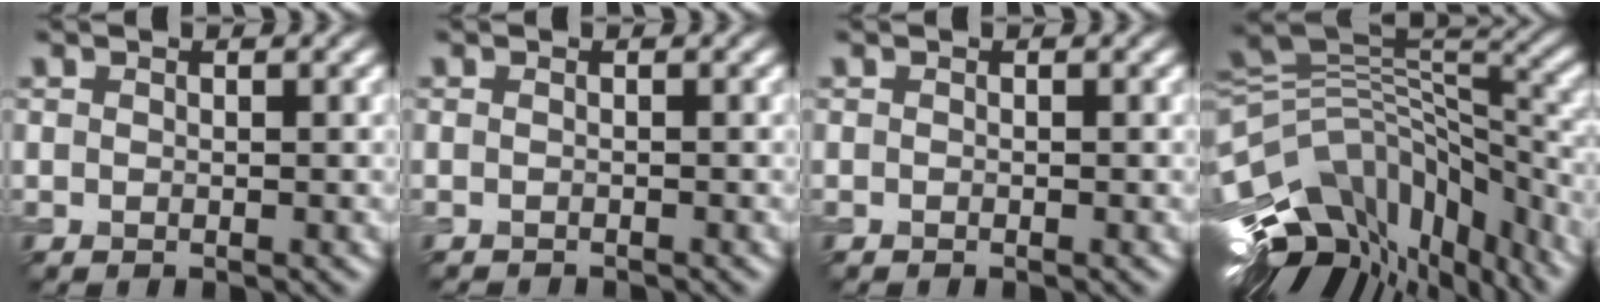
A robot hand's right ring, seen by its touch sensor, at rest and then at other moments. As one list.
[{"total": 0.8, "force": [-0.8, 0.1, 0.2], "torque": [0.000, -0.009, -0.018]}, {"total": 0.0}, {"total": 14.2, "force": [-6.3, 7.8, 10.0], "torque": [-0.207, -0.001, -0.090]}]